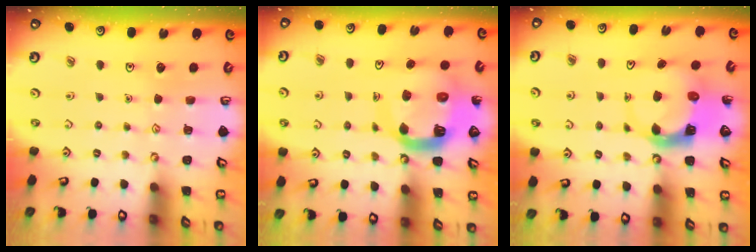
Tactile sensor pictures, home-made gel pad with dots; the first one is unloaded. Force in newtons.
{"total": 11.8, "press": 11.7, "slide": 1.4}
{"total": 6.2, "press": 6.1, "slide": 1.1}